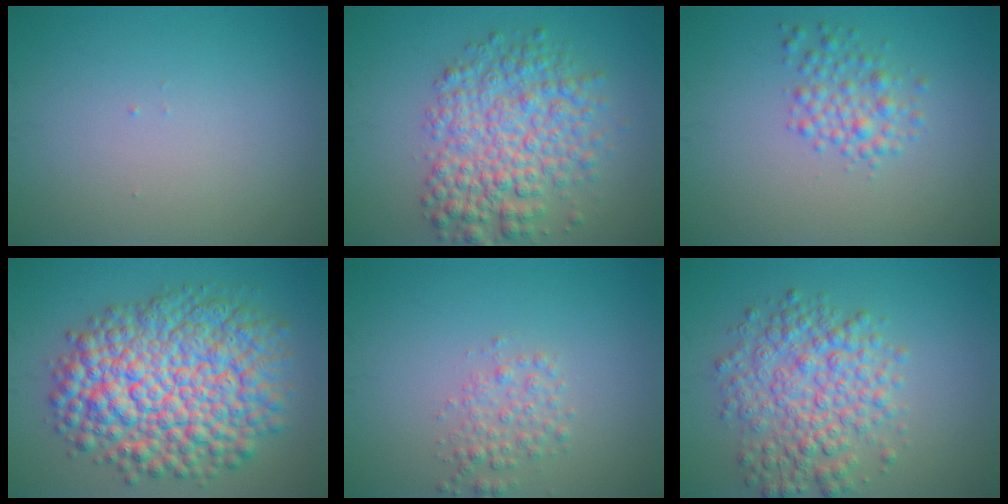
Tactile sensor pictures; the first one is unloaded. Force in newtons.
{"total": 7.0, "press": 7.0, "slide": 0.1}
{"total": 2.6, "press": 2.6, "slide": 0.1}
{"total": 12.4, "press": 12.4, "slide": 0.4}
{"total": 2.1, "press": 2.1, "slide": 0.0}
{"total": 5.9, "press": 5.9, "slide": 0.1}